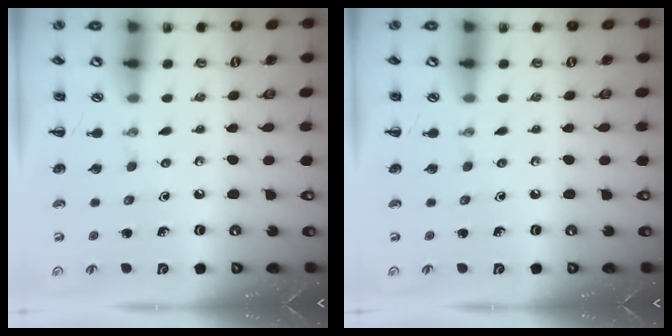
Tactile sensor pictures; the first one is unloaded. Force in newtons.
{"total": 0.0}